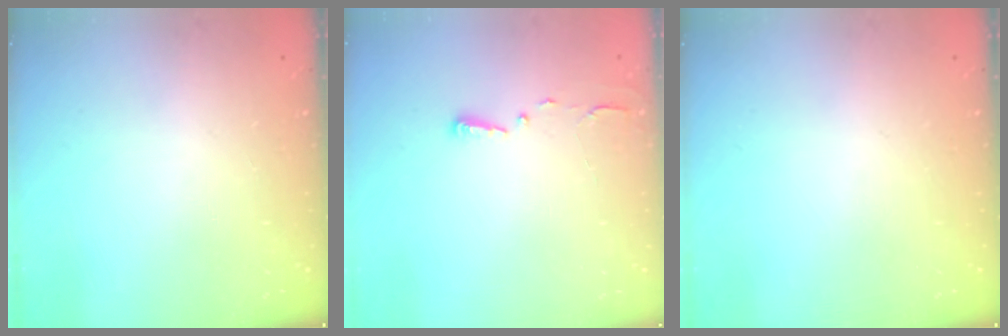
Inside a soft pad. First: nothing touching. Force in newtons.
{"total": 2.7, "press": 2.7, "slide": 0.4}
{"total": 0.0}